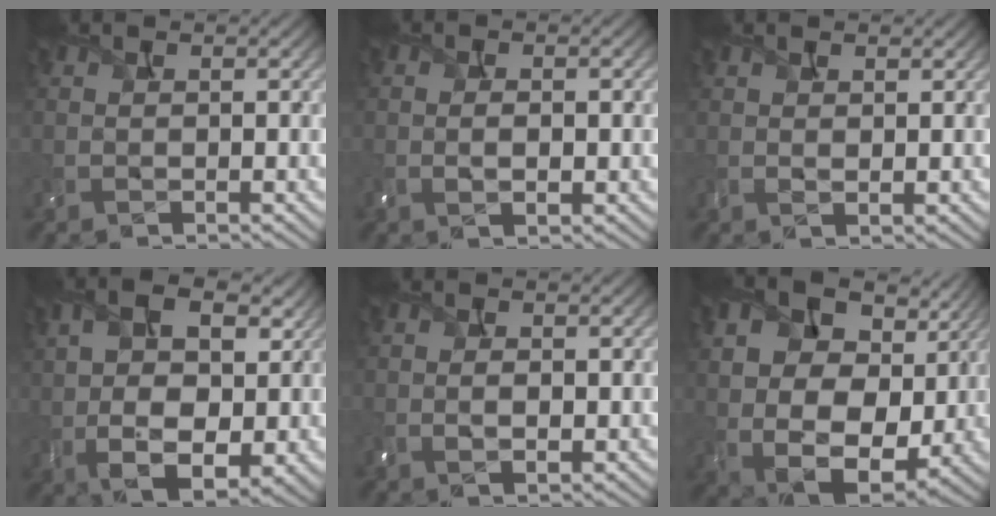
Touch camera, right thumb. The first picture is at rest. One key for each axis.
{"total": 2.9, "fx": -0.2, "fy": 1.6, "fz": 2.4, "tx": -0.028, "ty": 0.000, "tz": -0.003}
{"total": 1.4, "fx": 0.9, "fy": 0.6, "fz": 0.9, "tx": -0.020, "ty": 0.000, "tz": 0.018}
{"total": 11.7, "fx": 2.2, "fy": 6.8, "fz": 9.4, "tx": -0.187, "ty": 0.001, "tz": 0.038}
{"total": 2.5, "fx": 0.0, "fy": 1.4, "fz": 2.1, "tx": -0.033, "ty": -0.003, "tz": 0.005}
{"total": 16.8, "fx": 4.2, "fy": 11.2, "fz": 11.7, "tx": -0.235, "ty": 0.003, "tz": 0.089}